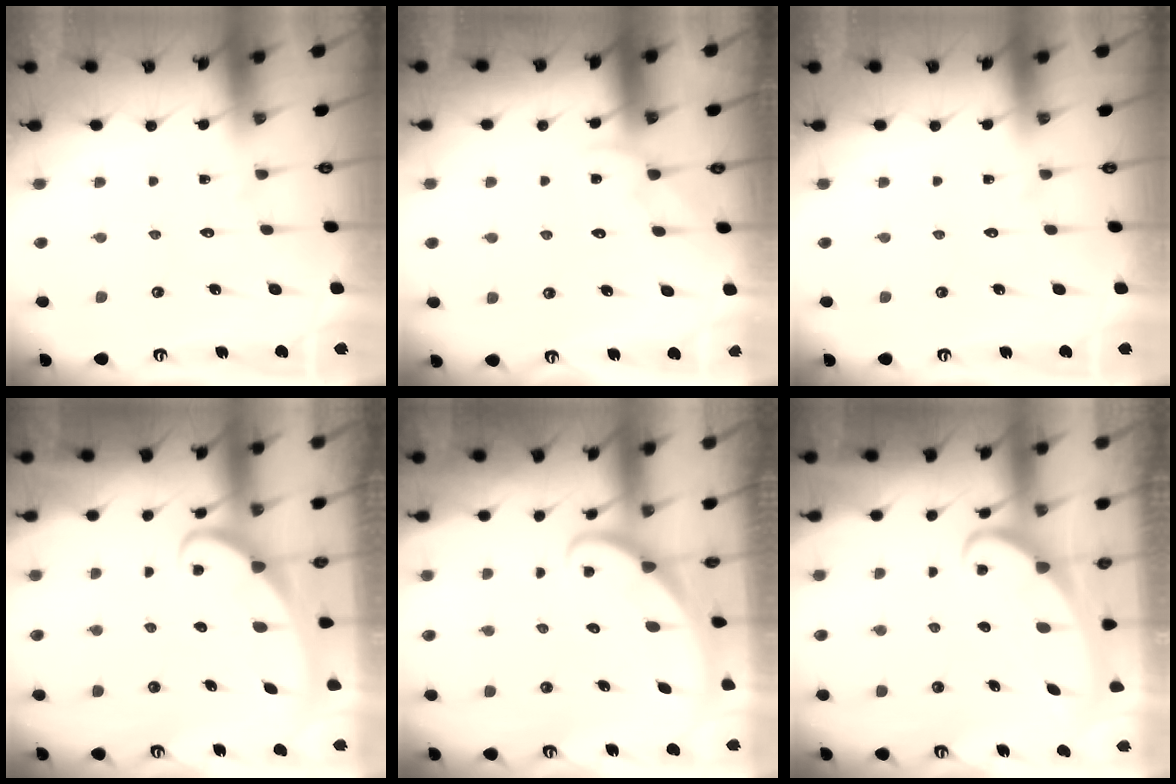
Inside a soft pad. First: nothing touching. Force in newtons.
{"total": 2.5, "press": 2.5, "slide": 0.4}
{"total": 0.0}
{"total": 2.5, "press": 2.5, "slide": 0.3}
{"total": 1.9, "press": 1.9, "slide": 0.1}
{"total": 2.3, "press": 2.2, "slide": 0.3}